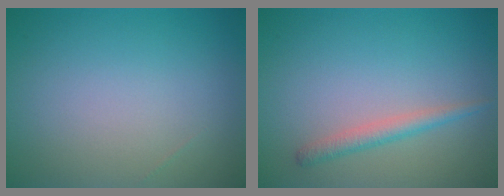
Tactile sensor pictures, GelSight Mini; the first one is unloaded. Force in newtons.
{"total": 1.8, "press": 1.8, "slide": 0.1}